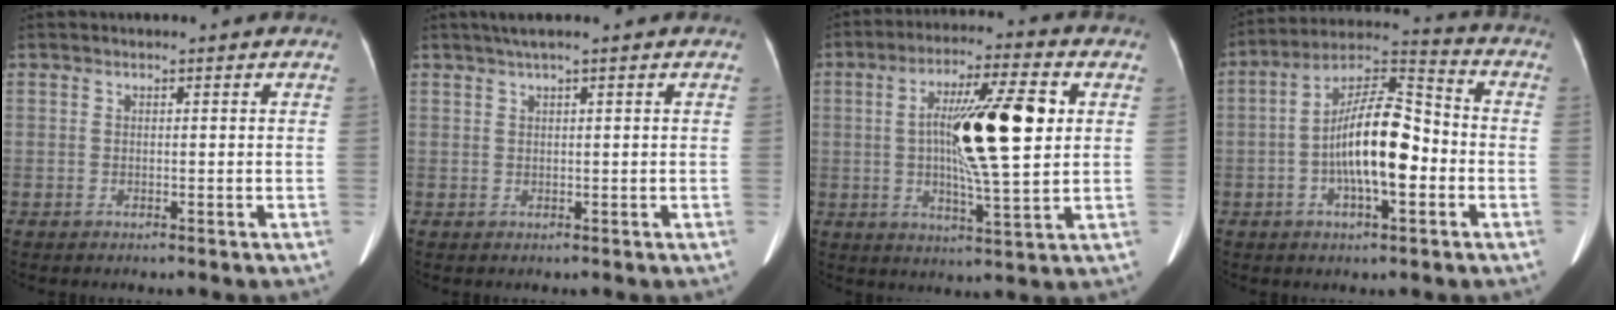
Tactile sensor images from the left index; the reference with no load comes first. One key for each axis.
{"total": 2.4, "fx": 1.6, "fy": -0.3, "fz": 1.8, "tx": -0.041, "ty": 0.016, "tz": 0.035}
{"total": 15.0, "fx": 1.9, "fy": 1.6, "fz": 14.8, "tx": -0.257, "ty": 0.007, "tz": 0.029}
{"total": 13.3, "fx": -2.5, "fy": 3.7, "fz": 12.5, "tx": -0.232, "ty": 0.024, "tz": -0.047}